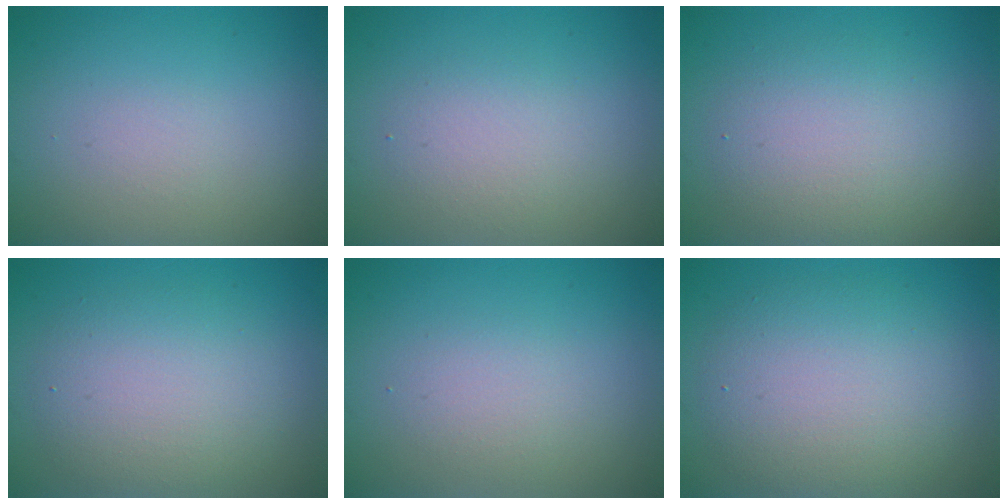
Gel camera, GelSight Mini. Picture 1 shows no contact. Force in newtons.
{"total": 2.2, "press": 2.2, "slide": 0.1}
{"total": 4.0, "press": 4.0, "slide": 0.2}
{"total": 4.8, "press": 4.8, "slide": 0.2}
{"total": 1.7, "press": 1.7, "slide": 0.1}
{"total": 6.0, "press": 6.0, "slide": 0.5}